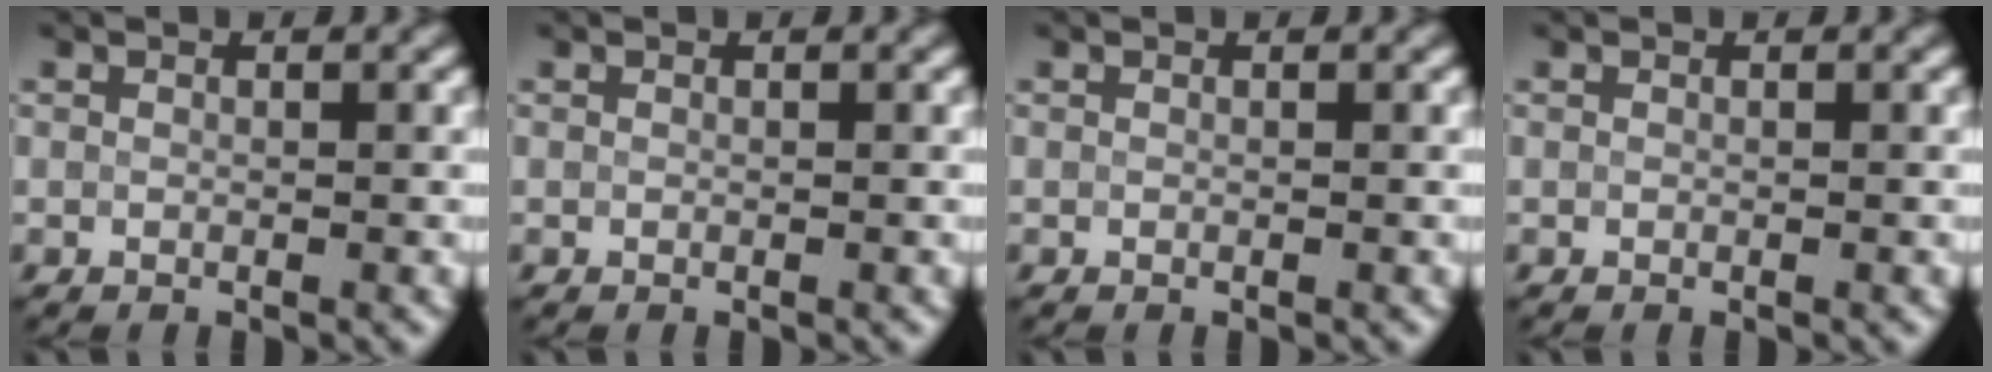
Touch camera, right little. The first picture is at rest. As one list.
[{"total": 0.0}, {"total": 0.0}, {"total": 0.0}]